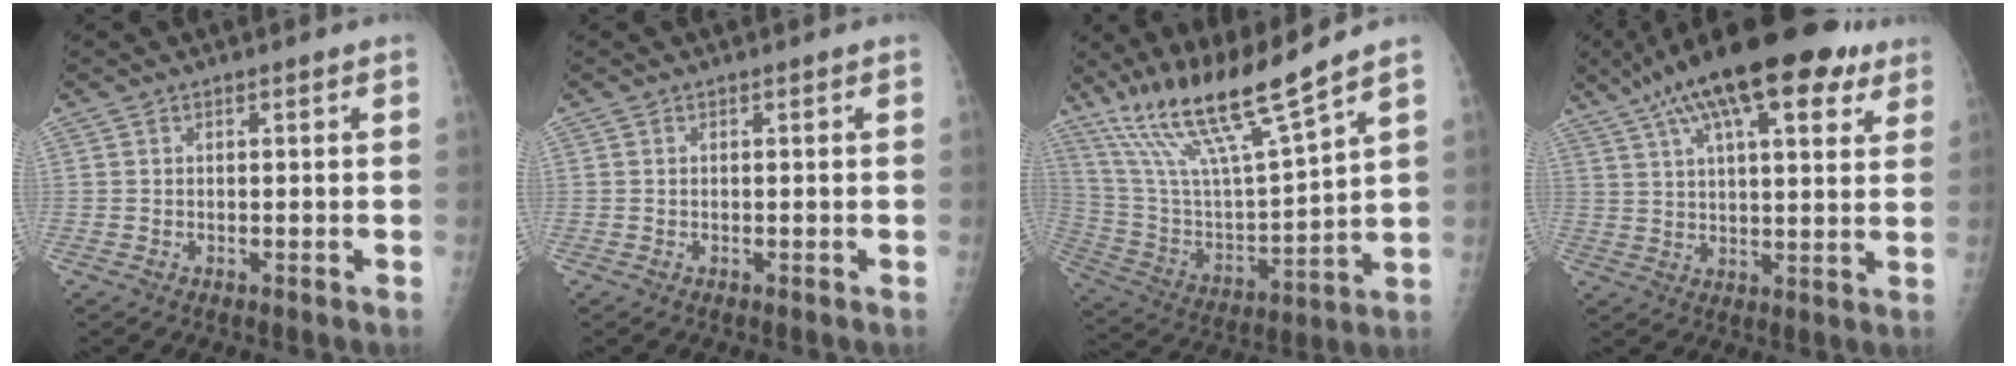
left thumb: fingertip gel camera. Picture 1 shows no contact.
{"total": 0.0}
{"total": 18.6, "force": [13.9, 1.2, 12.3], "torque": [-0.215, -0.068, 0.270]}
{"total": 21.6, "force": [12.3, 7.7, 16.0], "torque": [-0.239, 0.002, 0.186]}